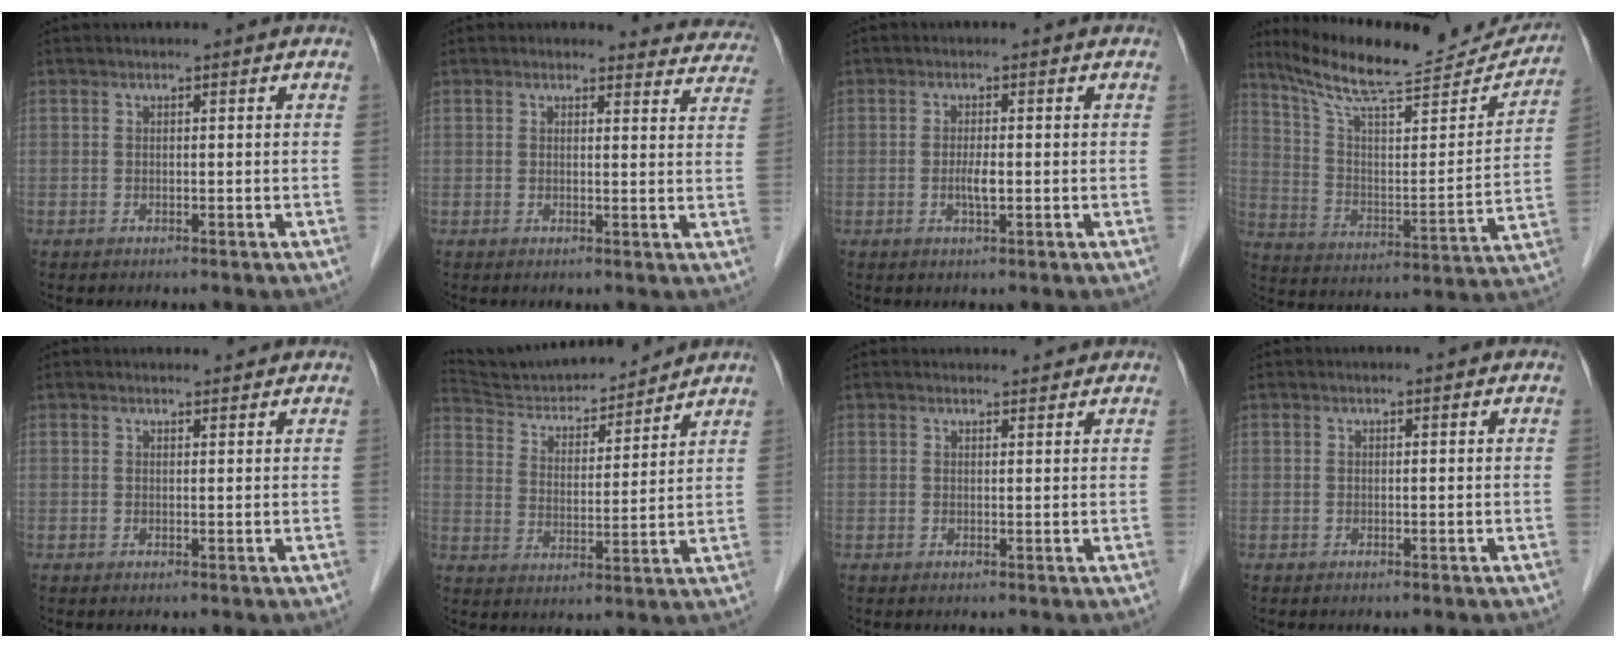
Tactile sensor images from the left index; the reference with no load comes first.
{"total": 7.5, "force": [7.0, 2.5, -0.4], "torque": [0.045, -0.016, 0.041]}
{"total": 2.2, "force": [-0.4, 0.4, 2.1], "torque": [-0.043, -0.001, -0.007]}
{"total": 21.8, "force": [20.2, 2.7, 7.6], "torque": [-0.126, -0.033, 0.298]}
{"total": 2.9, "force": [2.8, 0.6, 0.2], "torque": [-0.008, 0.010, 0.035]}
{"total": 15.3, "force": [14.6, 2.1, 4.0], "torque": [-0.069, 0.006, 0.238]}
{"total": 3.6, "force": [3.5, 0.8, 0.3], "torque": [-0.007, 0.012, 0.042]}
{"total": 0.9, "force": [0.9, 0.1, 0.1], "torque": [-0.009, 0.006, 0.011]}